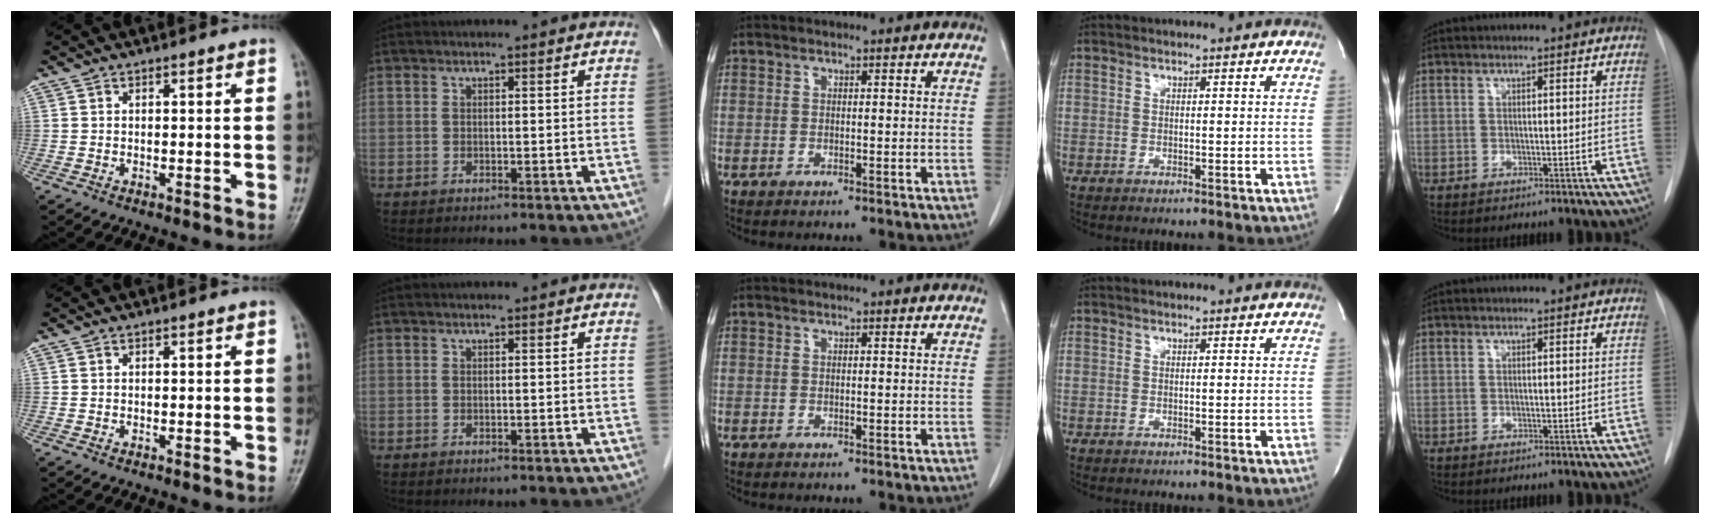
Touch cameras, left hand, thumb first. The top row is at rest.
{}